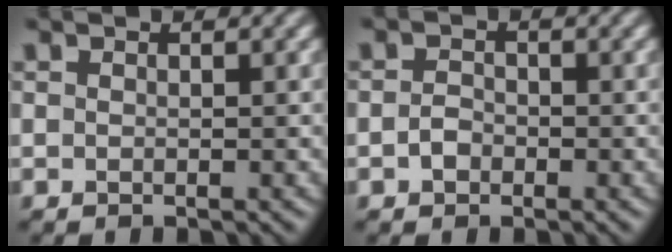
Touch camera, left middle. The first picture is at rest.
{"total": 1.3, "force": [-0.5, 1.0, 0.7], "torque": [-0.014, 0.000, -0.013]}